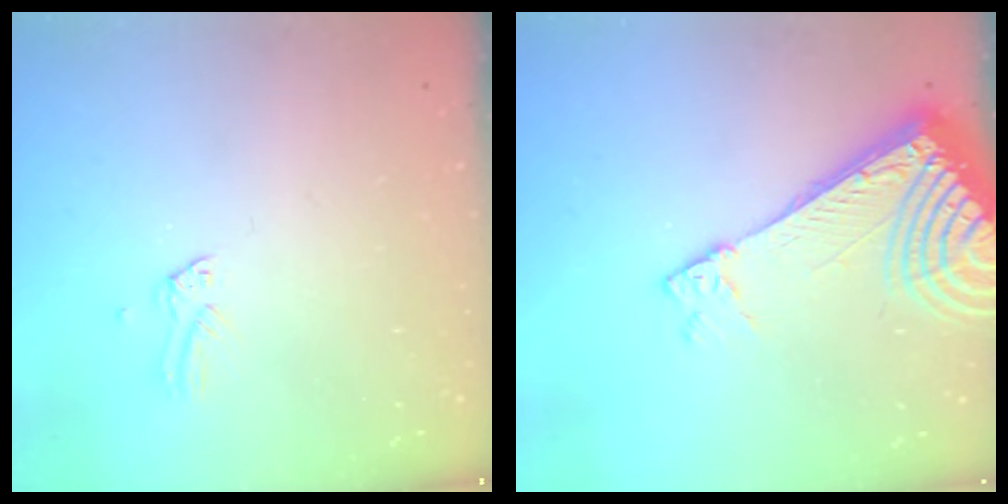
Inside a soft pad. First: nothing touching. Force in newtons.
{"total": 14.0, "press": 14.0, "slide": 1.4}